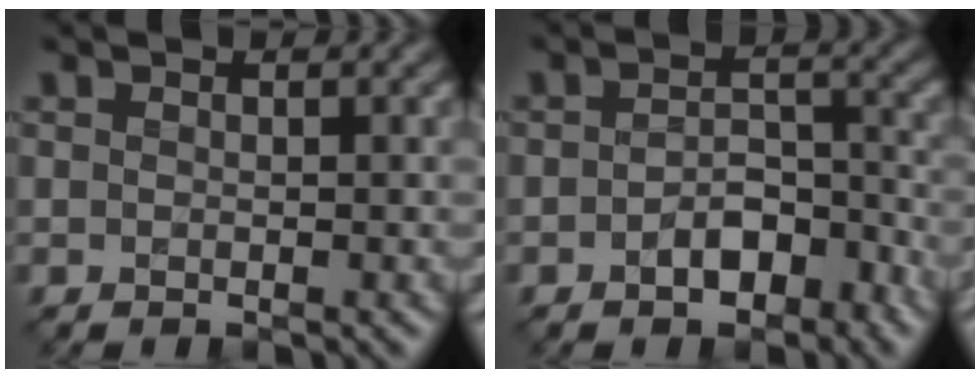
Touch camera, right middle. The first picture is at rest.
{"total": 3.5, "force": [-1.9, 1.9, 2.2], "torque": [-0.034, 0.009, -0.030]}